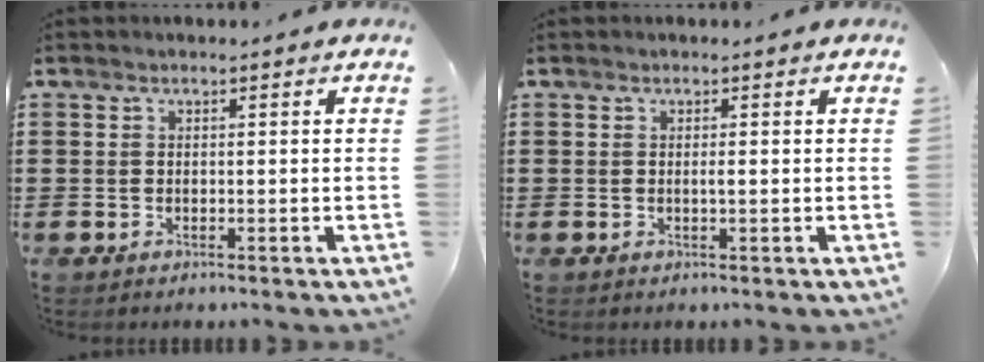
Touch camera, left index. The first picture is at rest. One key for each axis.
{"total": 0.7, "fx": 0.1, "fy": 0.0, "fz": 0.7, "tx": -0.014, "ty": -0.004, "tz": 0.002}